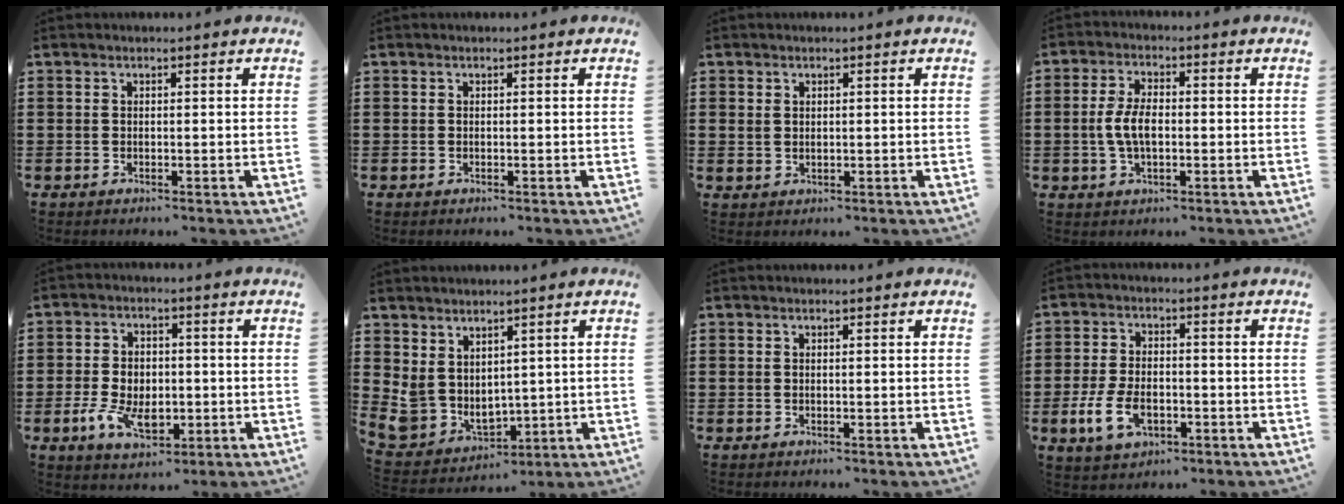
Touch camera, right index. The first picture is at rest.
{"total": 0.0}
{"total": 1.2, "force": [0.8, 0.8, 0.4], "torque": [-0.010, 0.004, 0.016]}
{"total": 5.3, "force": [-0.5, 2.7, 4.6], "torque": [-0.106, -0.001, -0.015]}
{"total": 7.3, "force": [-1.9, 4.9, 5.1], "torque": [-0.118, 0.007, -0.038]}
{"total": 4.3, "force": [2.3, 3.4, 1.4], "torque": [-0.075, -0.021, 0.038]}
{"total": 0.0}
{"total": 6.5, "force": [-2.3, 3.8, 4.8], "torque": [-0.115, -0.003, -0.048]}